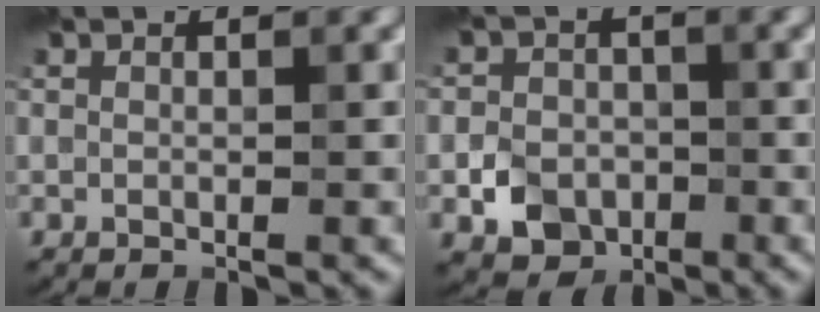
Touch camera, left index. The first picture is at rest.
{"total": 4.0, "force": [-1.5, 3.2, 1.8], "torque": [-0.027, -0.003, -0.031]}